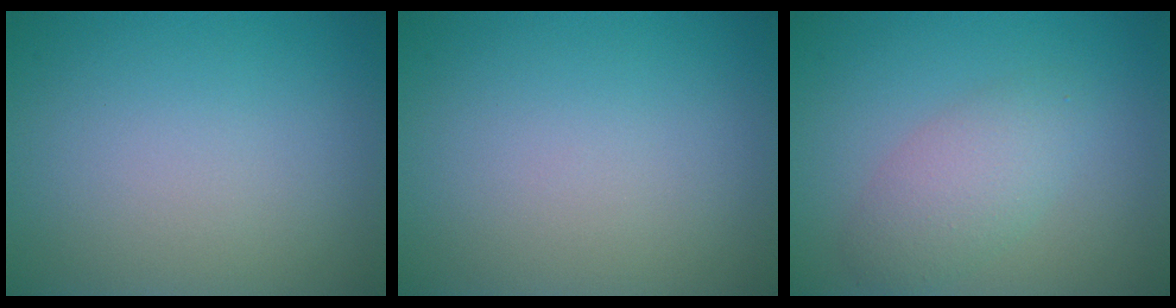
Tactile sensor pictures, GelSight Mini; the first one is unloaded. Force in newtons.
{"total": 0.0}
{"total": 3.2, "press": 3.2, "slide": 0.1}